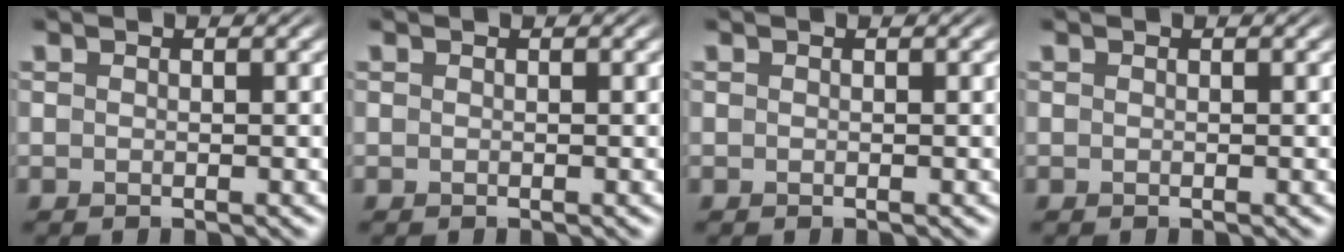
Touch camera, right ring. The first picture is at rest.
{"total": 0.0}
{"total": 0.0}
{"total": 0.0}